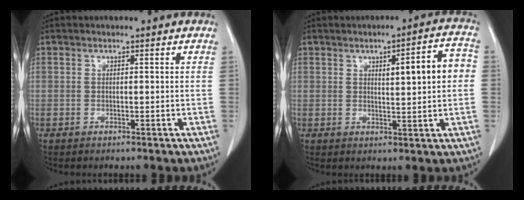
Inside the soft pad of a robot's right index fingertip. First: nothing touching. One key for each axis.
{"total": 7.5, "fx": 1.1, "fy": 1.2, "fz": 7.4, "tx": -0.102, "ty": 0.020, "tz": 0.016}